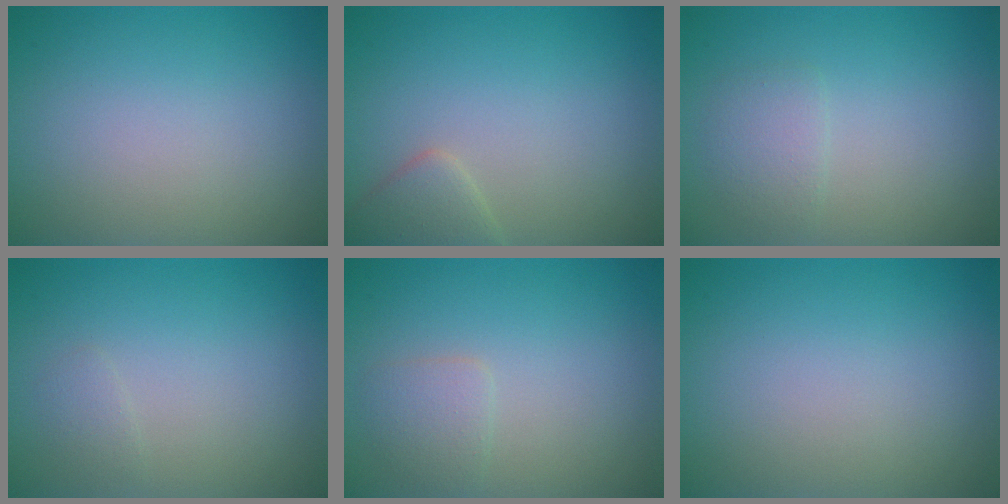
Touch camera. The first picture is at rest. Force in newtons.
{"total": 2.2, "press": 2.2, "slide": 0.1}
{"total": 1.6, "press": 1.6, "slide": 0.0}
{"total": 0.7, "press": 0.7, "slide": 0.1}
{"total": 1.6, "press": 1.6, "slide": 0.1}
{"total": 0.0}